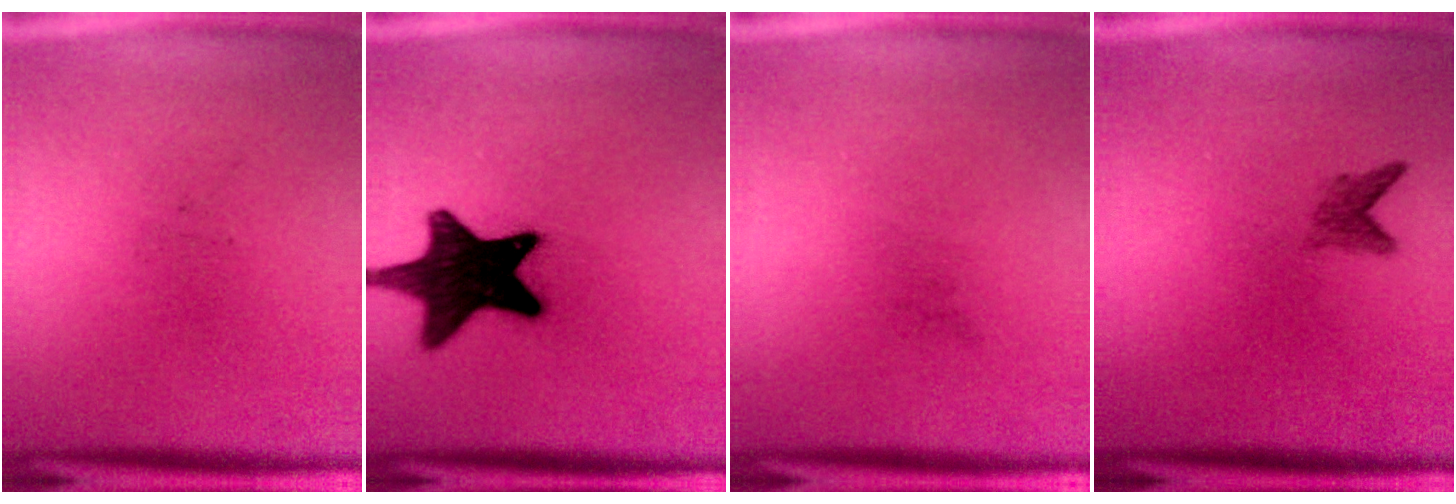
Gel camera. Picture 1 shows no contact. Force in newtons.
{"total": 16.2}
{"total": 0.0}
{"total": 1.7}